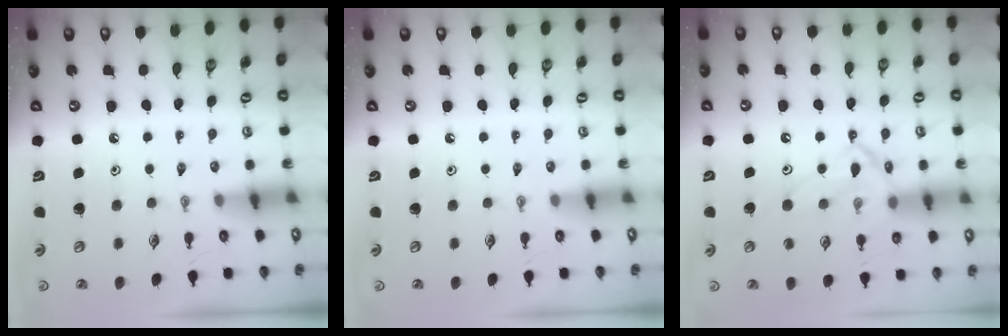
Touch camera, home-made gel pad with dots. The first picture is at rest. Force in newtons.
{"total": 0.0}
{"total": 13.7, "press": 13.6, "slide": 0.9}